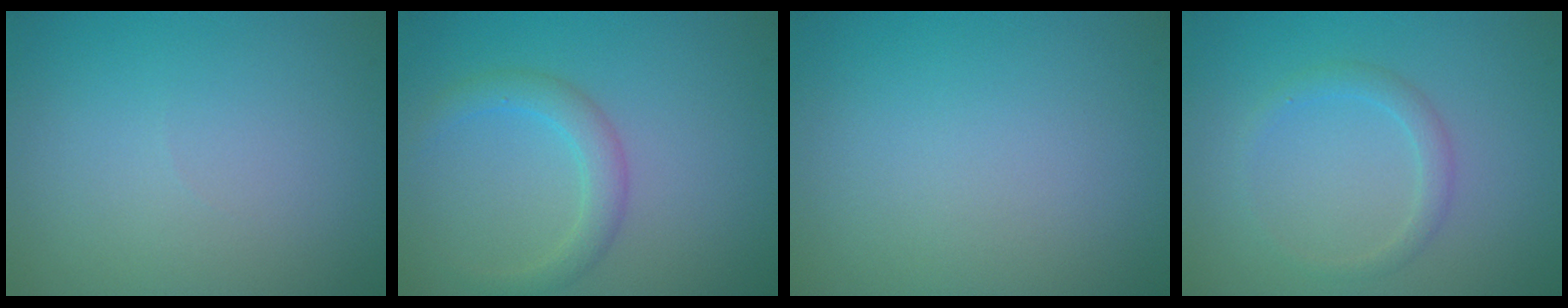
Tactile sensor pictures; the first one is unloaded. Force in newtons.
{"total": 2.5, "press": 2.5, "slide": 0.1}
{"total": 0.0}
{"total": 1.5, "press": 1.5, "slide": 0.1}